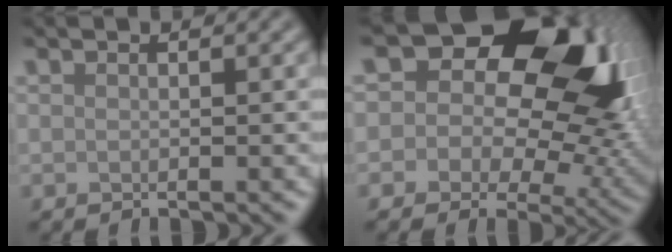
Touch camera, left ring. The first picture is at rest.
{"total": 16.7, "force": [5.4, 11.2, 11.2], "torque": [-0.139, 0.028, 0.078]}